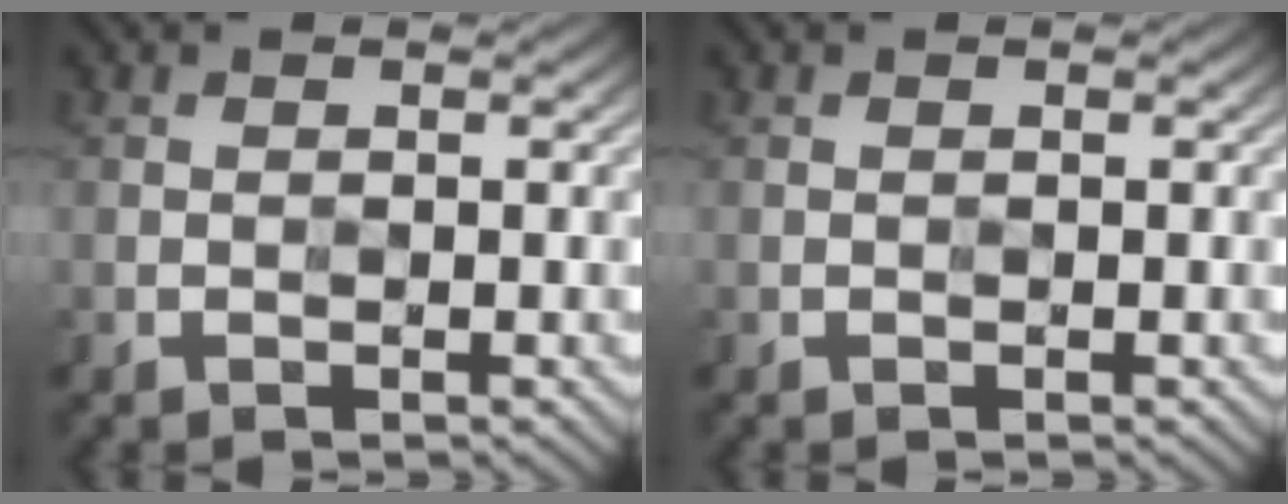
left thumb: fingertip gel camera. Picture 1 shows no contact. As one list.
[{"total": 0.0}]